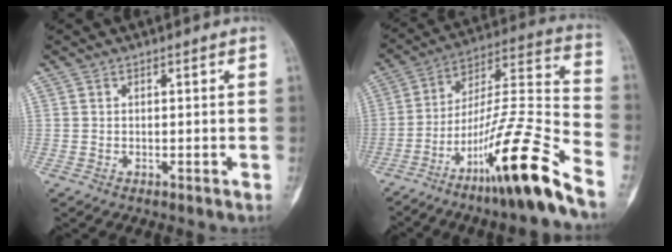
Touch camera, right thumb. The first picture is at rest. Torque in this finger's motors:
{"motor_torque": [3.15, 1.85, 1.74, -1.03, 0.42]}